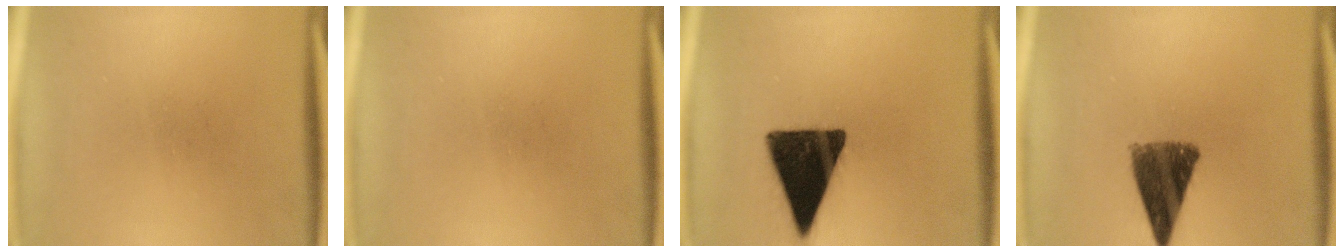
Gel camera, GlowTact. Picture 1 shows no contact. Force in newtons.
{"total": 0.0}
{"total": 16.3}
{"total": 9.6}